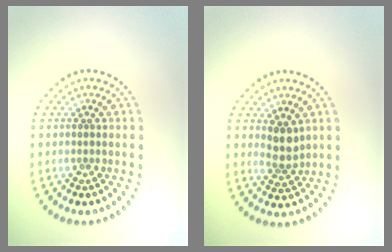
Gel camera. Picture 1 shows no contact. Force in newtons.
{"total": 2.3, "press": 2.1, "slide": 1.1}